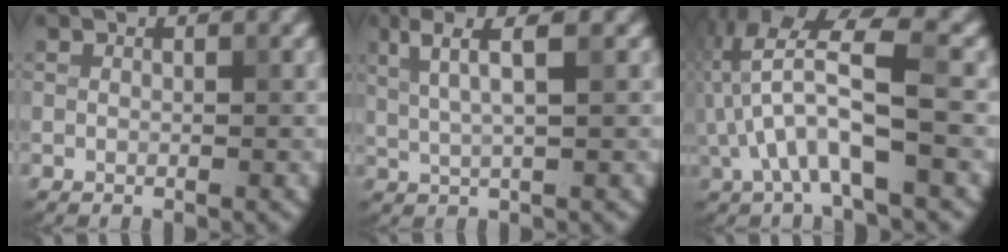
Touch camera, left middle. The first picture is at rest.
{"total": 4.1, "force": [1.8, 0.7, 3.6], "torque": [-0.068, 0.004, 0.036]}
{"total": 7.2, "force": [-0.6, 2.0, 6.9], "torque": [-0.152, 0.017, -0.016]}